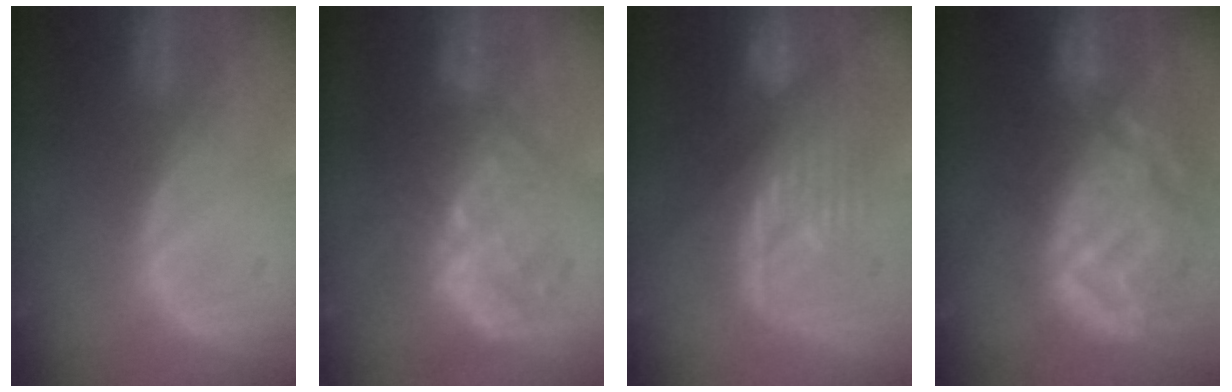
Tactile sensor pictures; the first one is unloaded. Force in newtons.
{"total": 8.8, "press": 8.1, "slide": 3.5}
{"total": 10.2, "press": 8.9, "slide": 5.0}
{"total": 12.6, "press": 11.2, "slide": 5.8}